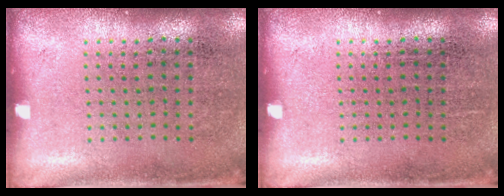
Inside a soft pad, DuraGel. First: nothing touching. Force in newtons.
{"total": 0.0}